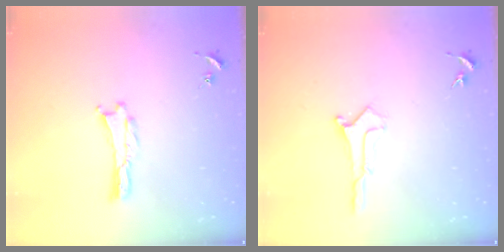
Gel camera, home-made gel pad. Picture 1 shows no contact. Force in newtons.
{"total": 0.6, "press": 0.6, "slide": 0.1}